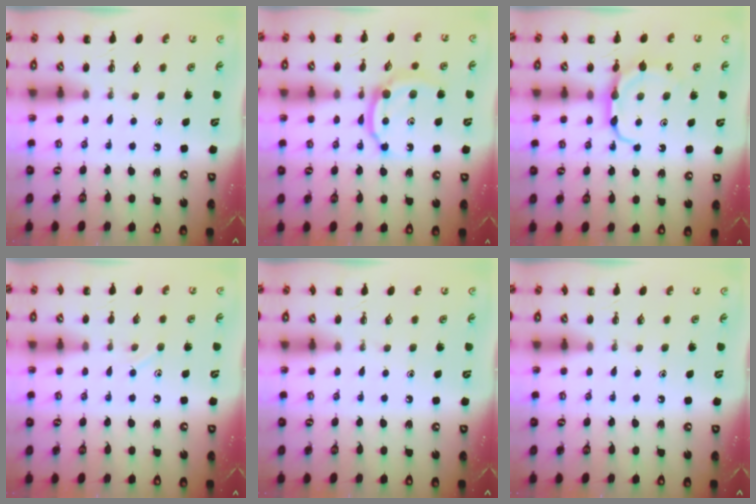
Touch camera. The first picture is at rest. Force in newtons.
{"total": 7.9, "press": 7.8, "slide": 0.9}
{"total": 7.9, "press": 7.8, "slide": 1.0}
{"total": 4.1, "press": 3.9, "slide": 1.1}
{"total": 0.0}
{"total": 0.0}